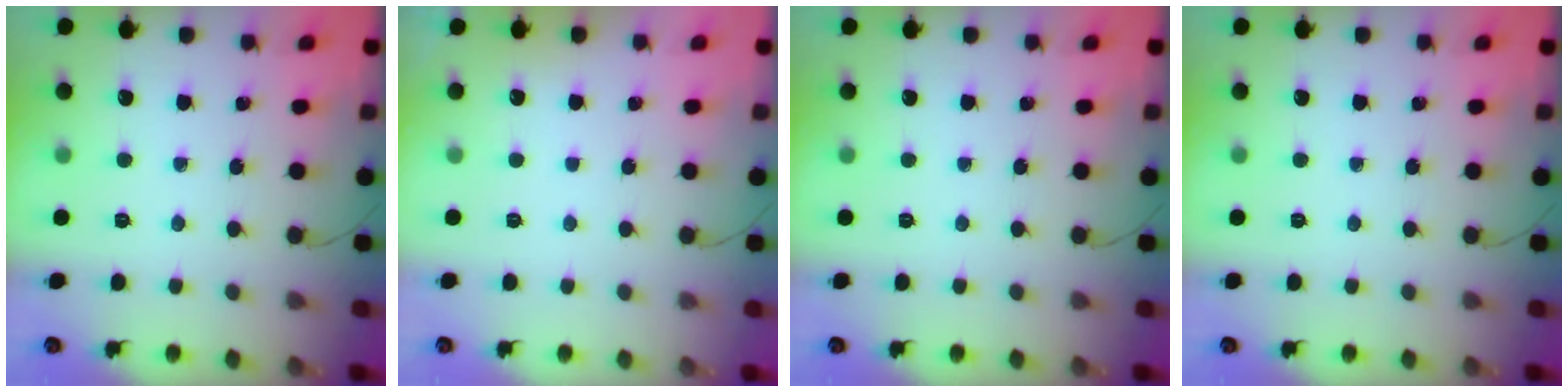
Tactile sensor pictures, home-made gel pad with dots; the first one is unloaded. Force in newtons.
{"total": 2.9, "press": 2.9, "slide": 0.1}
{"total": 0.0}
{"total": 0.0}